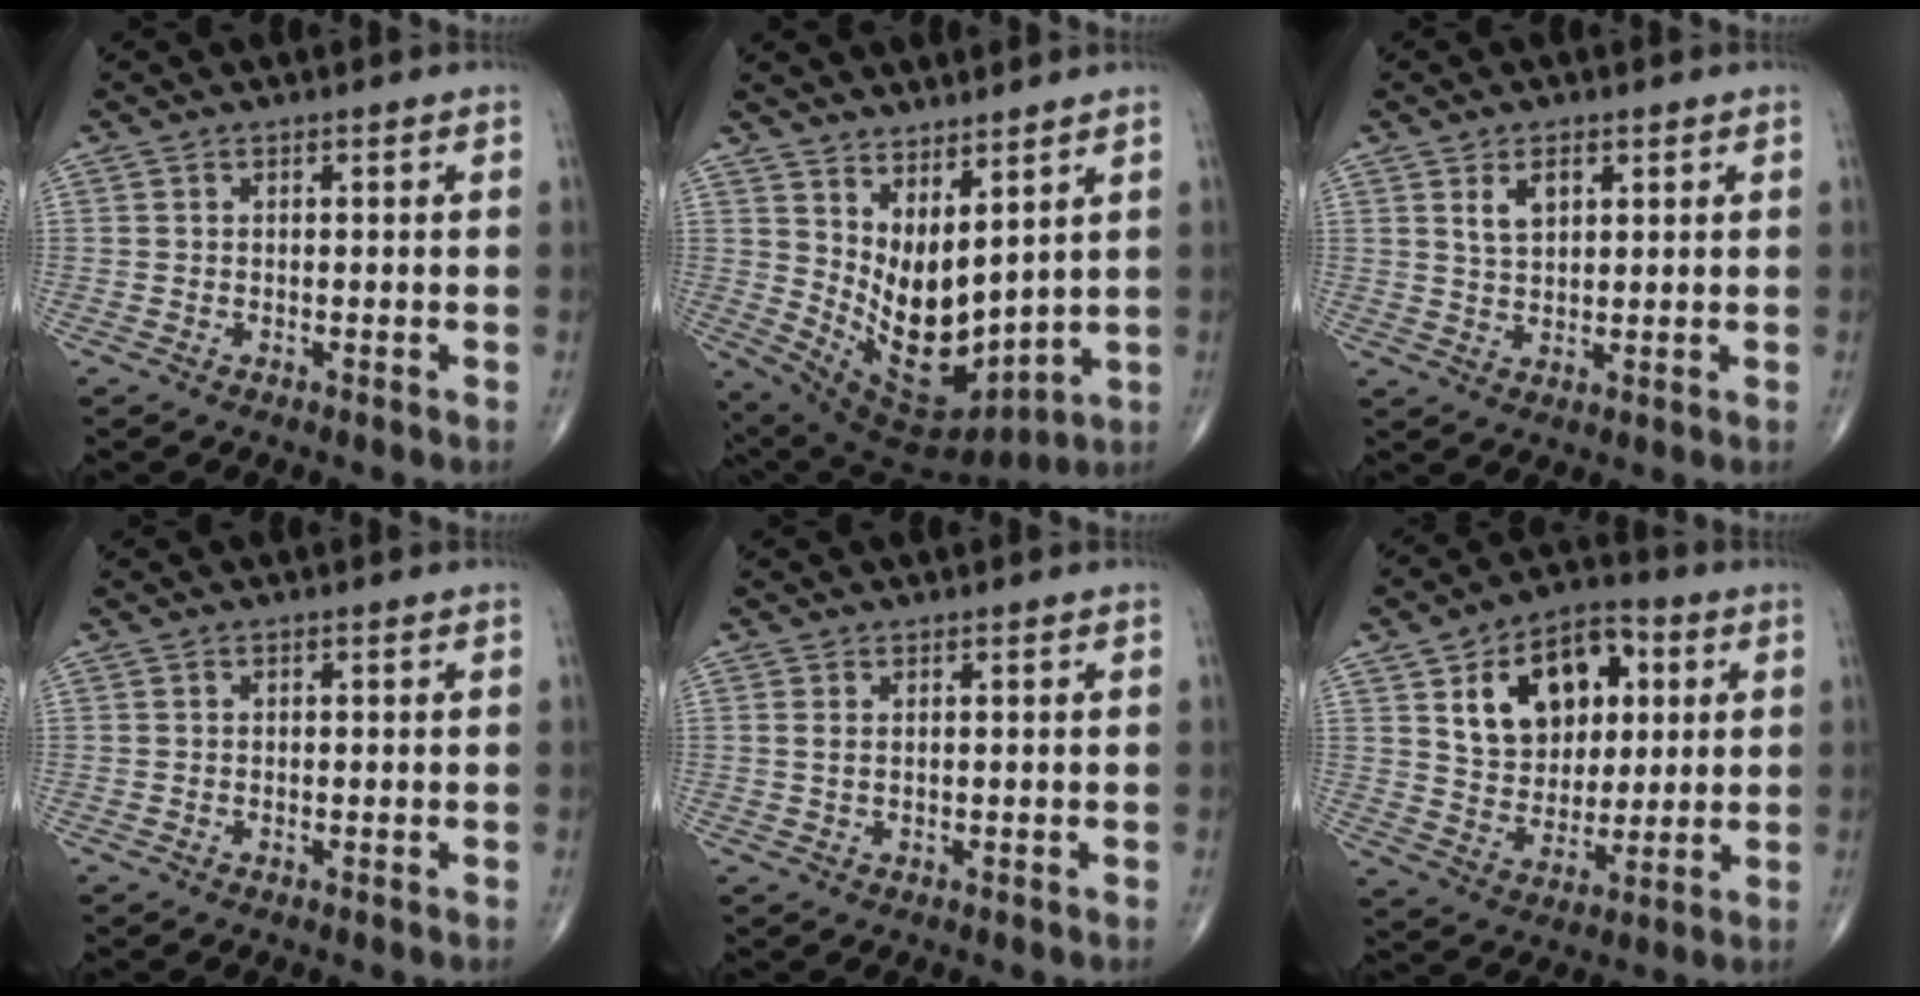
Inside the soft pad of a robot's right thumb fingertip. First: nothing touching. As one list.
[{"total": 14.2, "force": [5.3, 6.8, 11.3], "torque": [-0.177, -0.052, 0.124]}, {"total": 4.6, "force": [2.0, 2.5, 3.2], "torque": [-0.050, -0.010, 0.041]}, {"total": 0.0}, {"total": 1.1, "force": [0.3, 0.5, 0.9], "torque": [-0.022, 0.004, 0.010]}, {"total": 17.5, "force": [5.4, 12.1, 11.4], "torque": [-0.135, -0.005, 0.093]}]